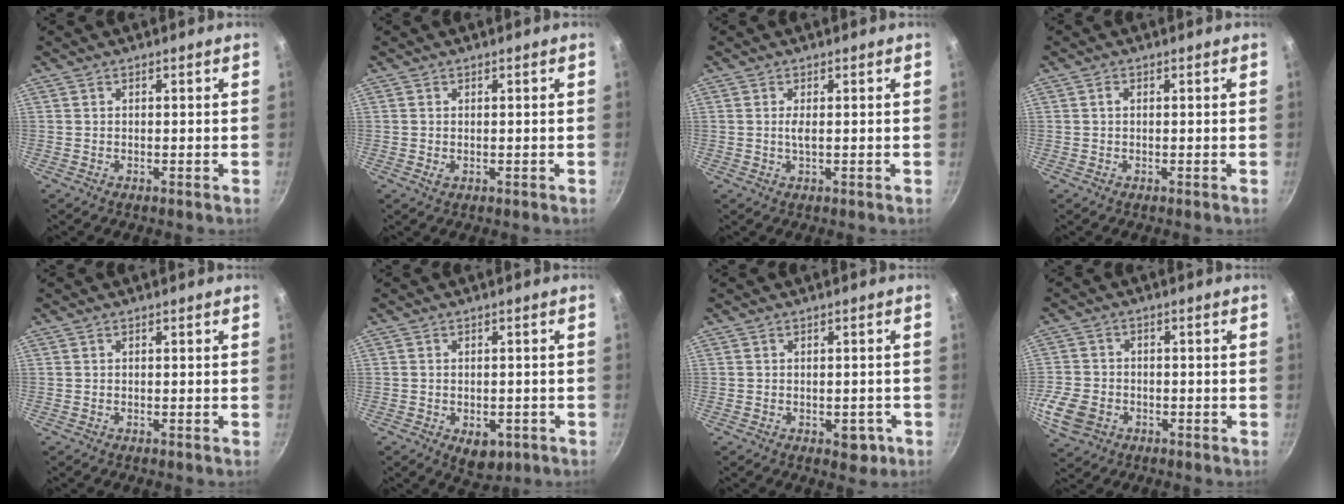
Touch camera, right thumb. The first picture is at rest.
{"total": 0.8, "force": [0.0, 0.6, 0.6], "torque": [-0.010, -0.002, 0.000]}
{"total": 1.6, "force": [0.2, 0.4, 1.6], "torque": [-0.035, -0.002, 0.004]}
{"total": 0.9, "force": [0.2, 0.6, 0.6], "torque": [-0.011, 0.005, 0.002]}
{"total": 0.0}
{"total": 5.6, "force": [-2.1, 3.6, 3.8], "torque": [-0.031, 0.009, -0.016]}
{"total": 3.9, "force": [-1.4, 2.4, 2.7], "torque": [-0.014, 0.012, -0.009]}
{"total": 9.1, "force": [-3.1, 7.2, 4.7], "torque": [-0.103, 0.016, -0.057]}